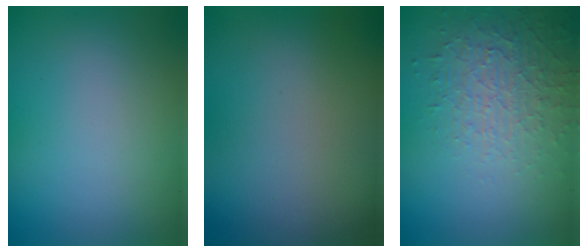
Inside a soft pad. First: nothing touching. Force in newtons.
{"total": 0.0}
{"total": 4.8, "press": 3.5, "slide": 3.3}